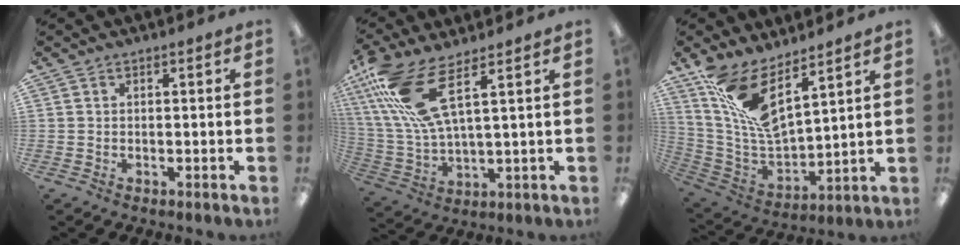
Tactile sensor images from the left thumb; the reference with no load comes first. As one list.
[{"total": 15.6, "force": [8.5, 4.7, 12.2], "torque": [-0.276, -0.030, 0.148]}, {"total": 13.7, "force": [8.9, 4.8, 9.2], "torque": [-0.196, -0.058, 0.161]}]